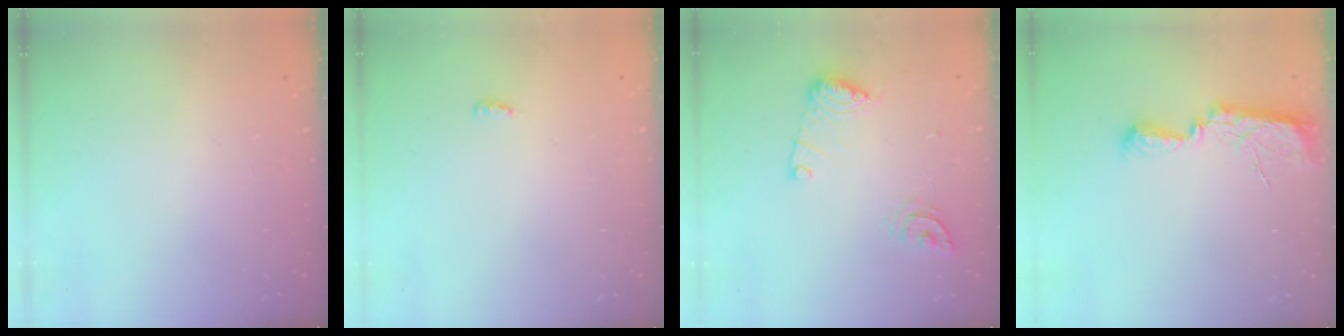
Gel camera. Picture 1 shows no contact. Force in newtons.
{"total": 4.9, "press": 2.7, "slide": 4.0}
{"total": 10.7, "press": 10.6, "slide": 0.8}
{"total": 10.2, "press": 8.9, "slide": 5.1}